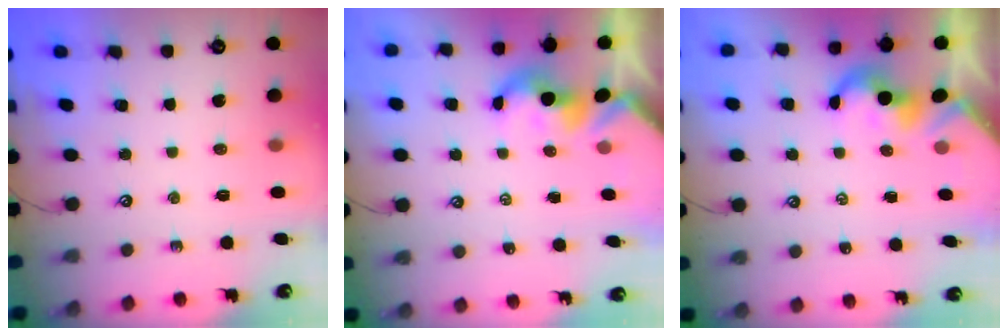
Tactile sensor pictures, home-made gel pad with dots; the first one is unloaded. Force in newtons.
{"total": 1.7, "press": 1.7, "slide": 0.2}
{"total": 2.2, "press": 2.2, "slide": 0.3}